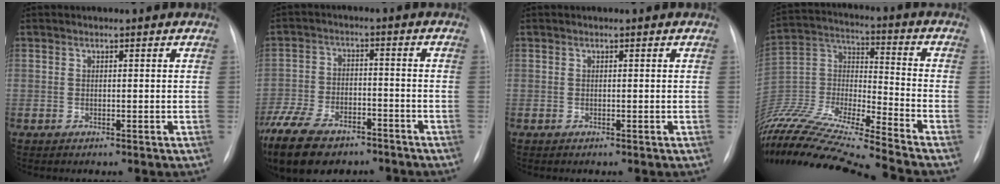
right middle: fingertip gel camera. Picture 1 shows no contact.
{"total": 18.8, "force": [-13.1, 9.3, 9.8], "torque": [-0.273, -0.023, -0.216]}
{"total": 0.0}
{"total": 22.8, "force": [-20.8, -1.6, 9.1], "torque": [-0.197, -0.013, -0.377]}